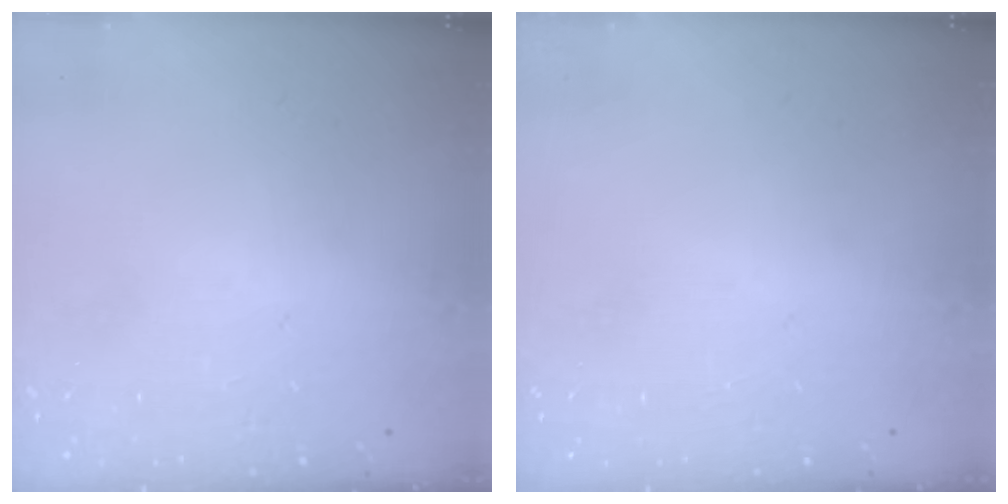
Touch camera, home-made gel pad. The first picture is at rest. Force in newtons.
{"total": 0.0}